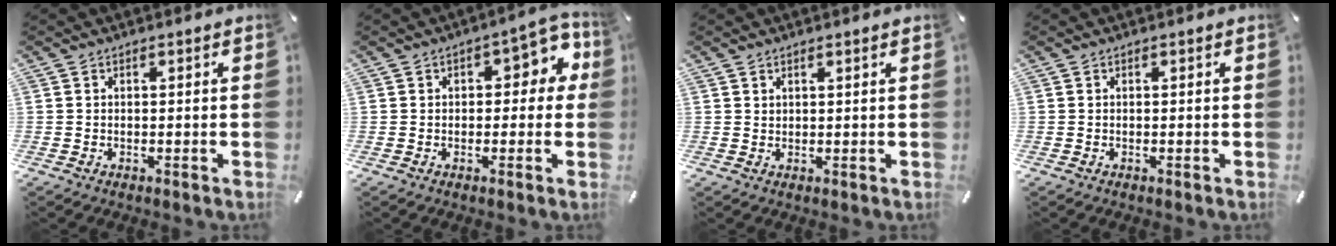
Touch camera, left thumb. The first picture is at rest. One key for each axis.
{"total": 8.5, "fx": 1.9, "fy": 4.8, "fz": 6.8, "tx": -0.082, "ty": -0.004, "tz": 0.025}
{"total": 0.7, "fx": 0.7, "fy": 0.1, "fz": 0.3, "tx": -0.006, "ty": -0.002, "tz": 0.013}
{"total": 0.0}